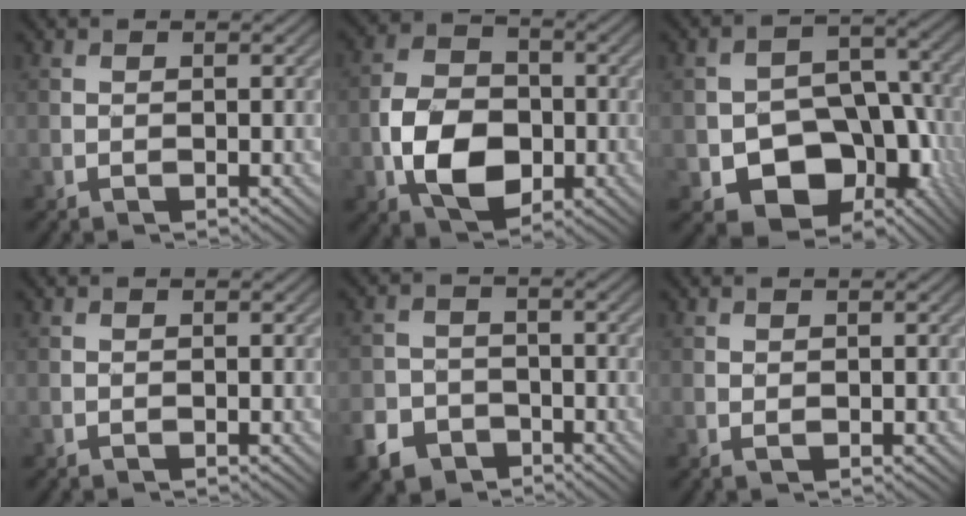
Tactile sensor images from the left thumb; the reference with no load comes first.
{"total": 8.9, "force": [-2.4, 6.2, 5.9], "torque": [-0.123, -0.006, -0.051]}
{"total": 14.0, "force": [-5.8, 9.9, 8.0], "torque": [-0.121, -0.031, -0.088]}
{"total": 0.0}
{"total": 5.7, "force": [-3.7, 3.9, 2.0], "torque": [-0.048, -0.006, -0.078]}
{"total": 0.5, "force": [0.2, 0.2, 0.5], "torque": [-0.008, -0.001, 0.004]}